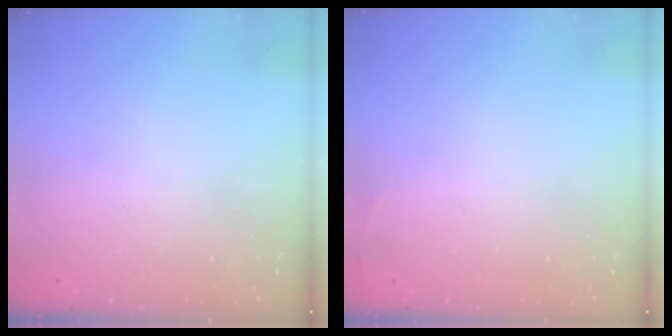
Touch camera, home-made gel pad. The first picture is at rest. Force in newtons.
{"total": 2.7, "press": 2.6, "slide": 1.0}